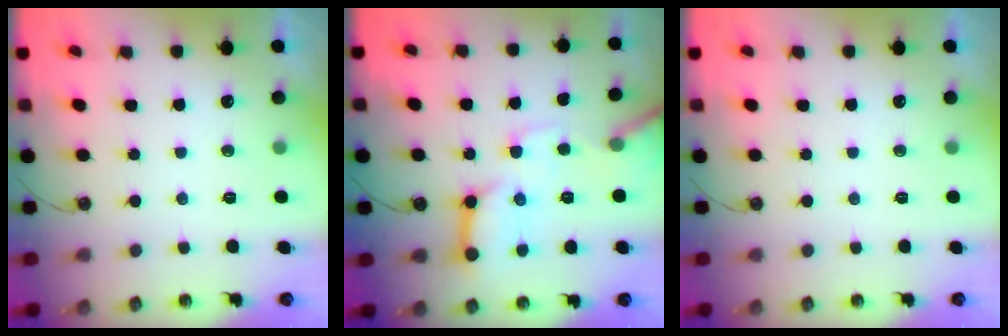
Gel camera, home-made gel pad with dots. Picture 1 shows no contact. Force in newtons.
{"total": 14.8, "press": 14.8, "slide": 1.1}
{"total": 0.0}